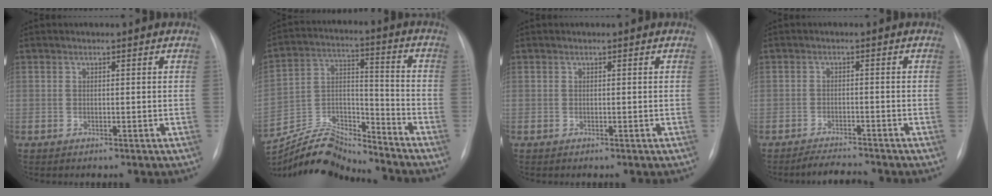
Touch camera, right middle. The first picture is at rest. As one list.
[{"total": 11.1, "force": [-11.0, -0.3, 1.6], "torque": [-0.037, 0.029, -0.207]}, {"total": 0.0}, {"total": 3.2, "force": [-3.1, 0.0, 0.6], "torque": [-0.014, -0.015, -0.050]}]